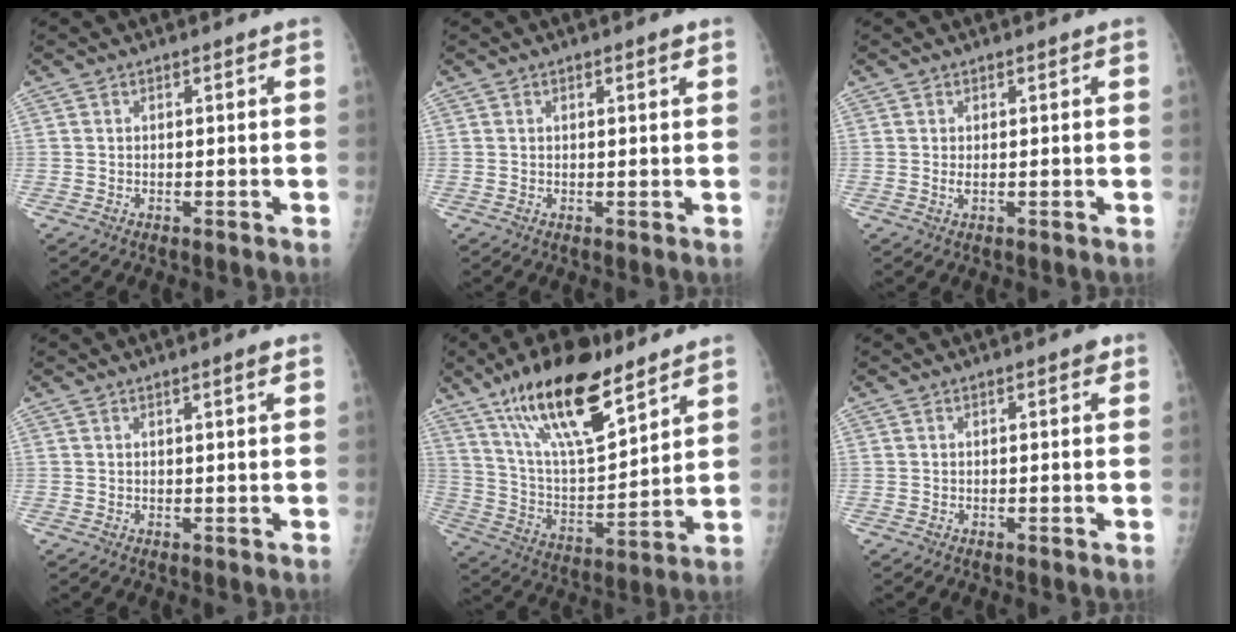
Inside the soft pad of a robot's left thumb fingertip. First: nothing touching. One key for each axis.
{"total": 1.5, "fx": 0.8, "fy": 0.5, "fz": 1.2, "tx": -0.013, "ty": -0.002, "tz": 0.011}
{"total": 1.1, "fx": 0.1, "fy": 0.4, "fz": 1.0, "tx": -0.023, "ty": 0.003, "tz": 0.005}
{"total": 1.3, "fx": 0.8, "fy": -0.1, "fz": 1.0, "tx": -0.014, "ty": -0.004, "tz": 0.012}
{"total": 20.8, "fx": 13.6, "fy": 7.1, "fz": 14.0, "tx": -0.219, "ty": -0.057, "tz": 0.250}
{"total": 1.2, "fx": 0.6, "fy": 0.5, "fz": 0.9, "tx": -0.005, "ty": 0.001, "tz": 0.005}